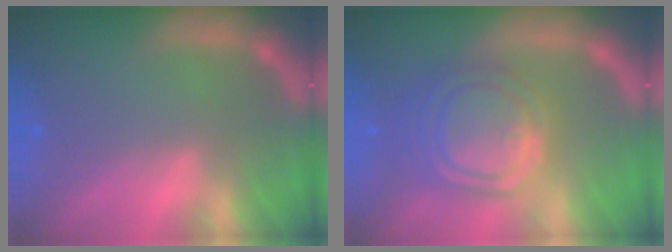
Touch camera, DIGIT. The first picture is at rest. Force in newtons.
{"total": 9.5}